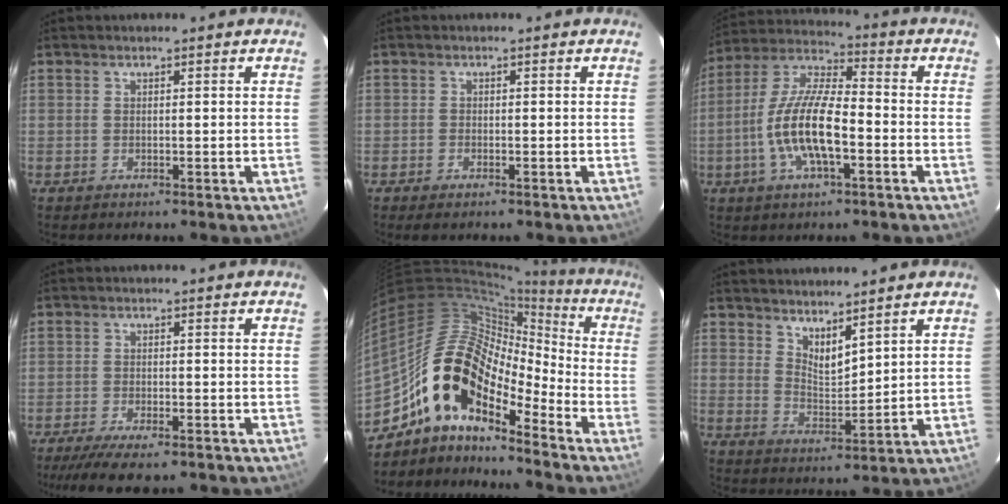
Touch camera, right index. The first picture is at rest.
{"total": 1.3, "force": [-1.0, 0.5, 0.7], "torque": [-0.017, -0.001, -0.020]}
{"total": 14.3, "force": [-4.2, 4.5, 12.9], "torque": [-0.261, -0.002, -0.081]}
{"total": 9.7, "force": [-7.9, 2.1, 5.3], "torque": [-0.125, -0.028, -0.131]}
{"total": 17.8, "force": [-11.2, 7.8, 11.4], "torque": [-0.199, 0.000, -0.226]}
{"total": 5.5, "force": [4.6, 1.6, 2.7], "torque": [-0.041, -0.009, 0.081]}